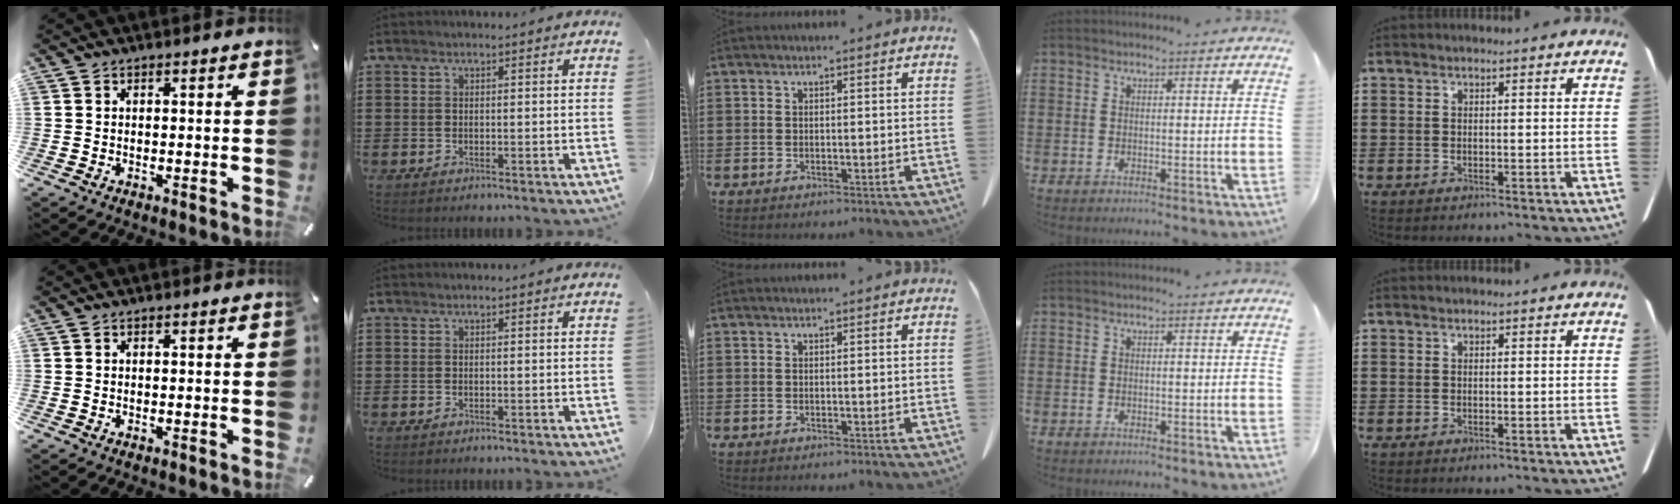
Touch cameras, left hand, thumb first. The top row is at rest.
{}